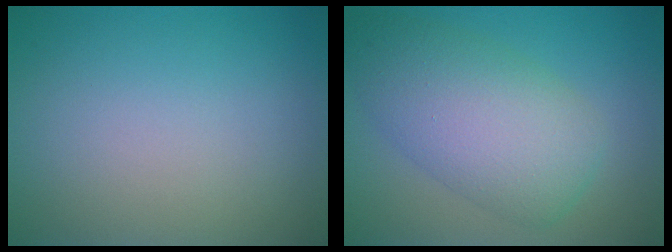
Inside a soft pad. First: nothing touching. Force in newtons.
{"total": 5.5, "press": 5.5, "slide": 0.4}